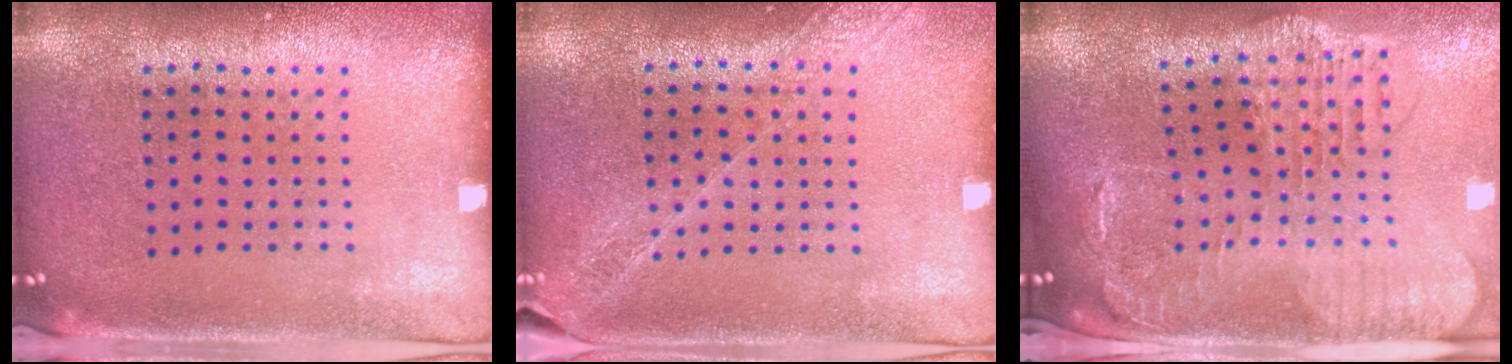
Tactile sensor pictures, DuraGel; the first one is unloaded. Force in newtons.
{"total": 1.6, "press": 1.5, "slide": 0.6}
{"total": 2.2, "press": 2.0, "slide": 1.0}